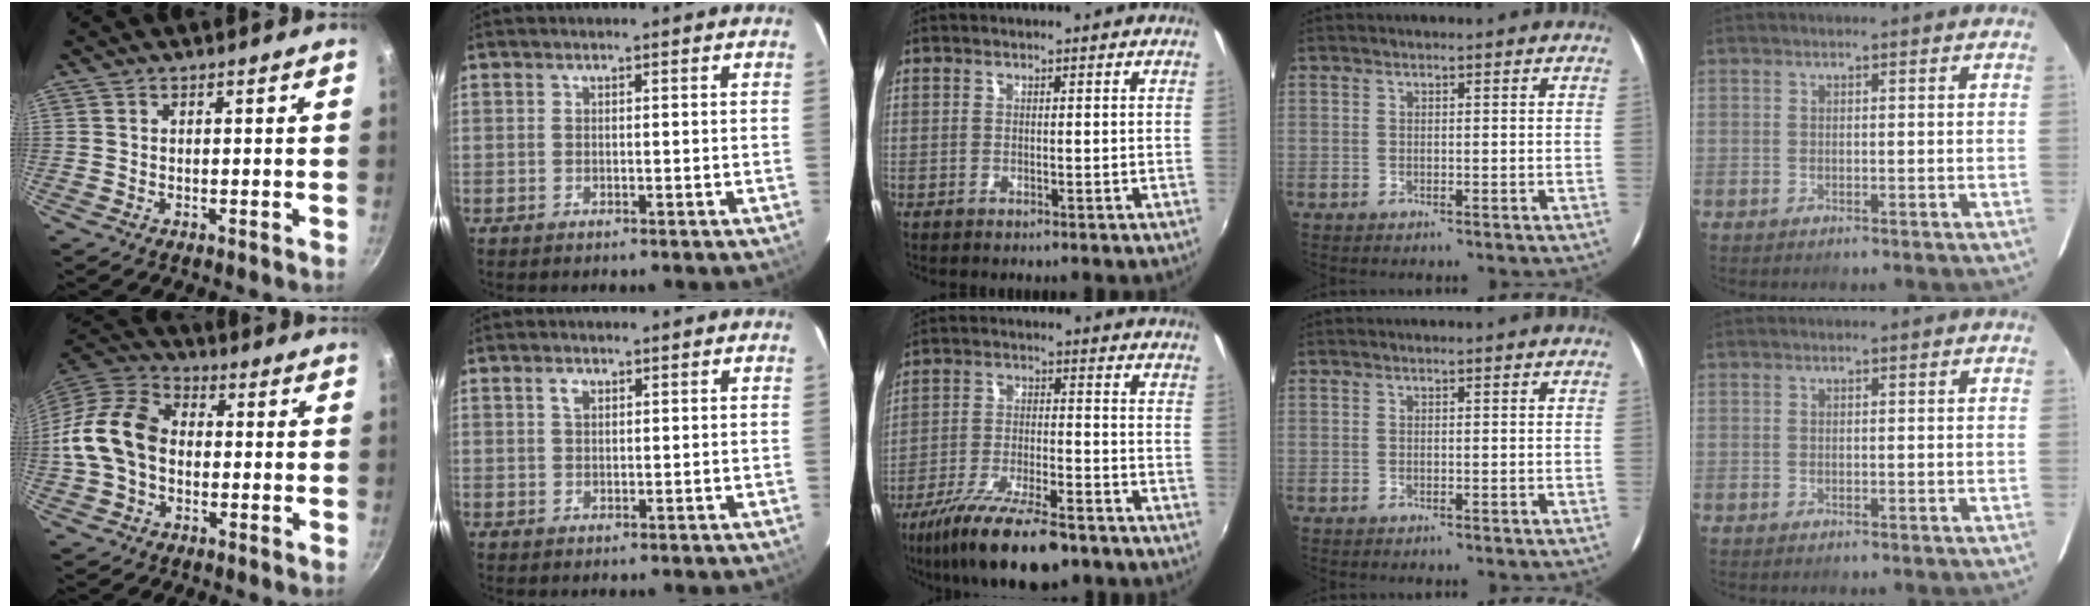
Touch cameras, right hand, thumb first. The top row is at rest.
{"thumb": {"total": 13.6, "force": [-1.2, 9.9, 9.2], "torque": [-0.152, 0.035, -0.042]}, "index": {"total": 1.7, "force": [0.7, 1.1, 1.0], "torque": [-0.020, 0.006, 0.012]}, "middle": {"total": 15.9, "force": [-11.8, 4.2, 9.9], "torque": [-0.201, -0.033, -0.199]}}